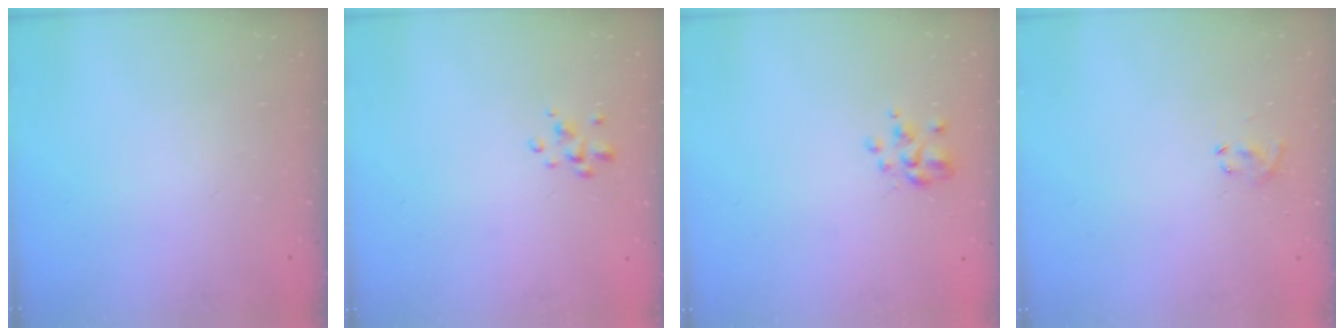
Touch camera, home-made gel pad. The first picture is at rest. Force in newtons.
{"total": 2.2, "press": 2.1, "slide": 0.4}
{"total": 2.0, "press": 1.9, "slide": 0.6}
{"total": 2.3, "press": 2.1, "slide": 1.0}